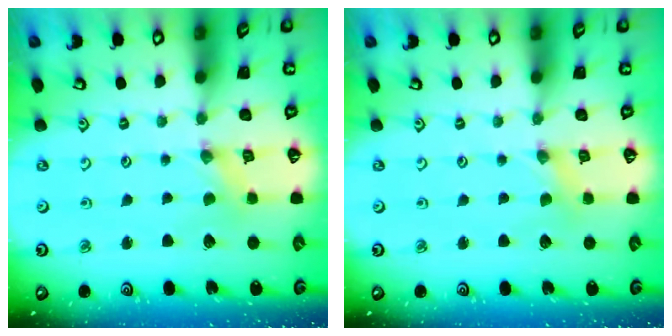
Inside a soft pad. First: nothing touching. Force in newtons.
{"total": 0.0}